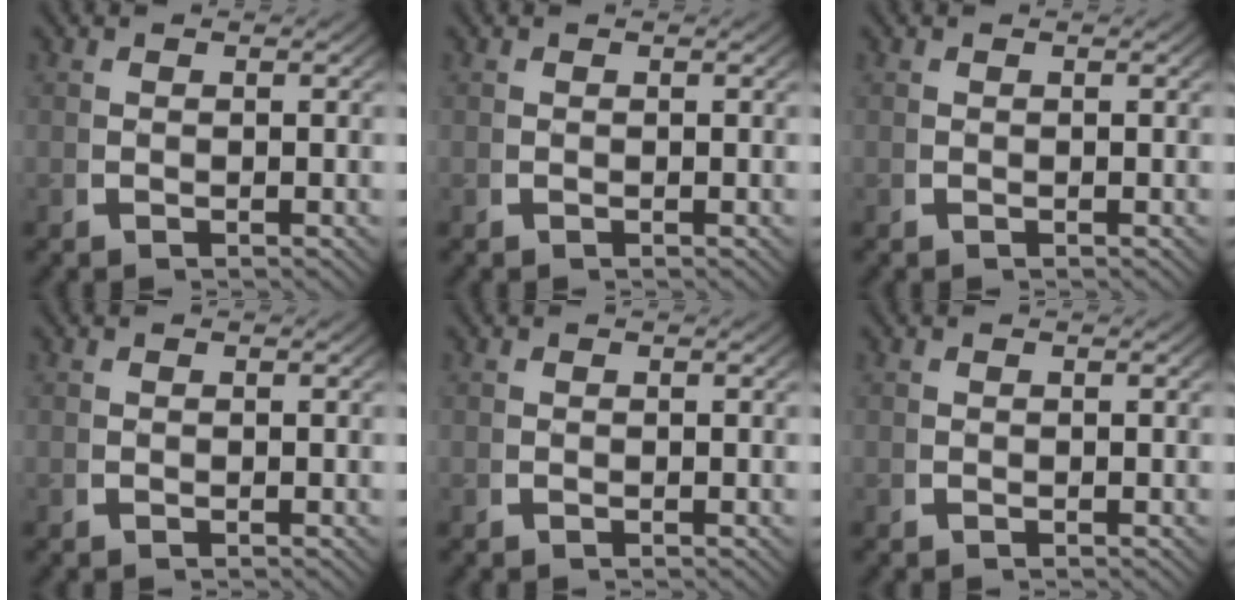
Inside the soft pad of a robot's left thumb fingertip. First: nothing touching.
{"total": 0.0}
{"total": 0.0}
{"total": 0.0}
{"total": 0.0}
{"total": 0.0}